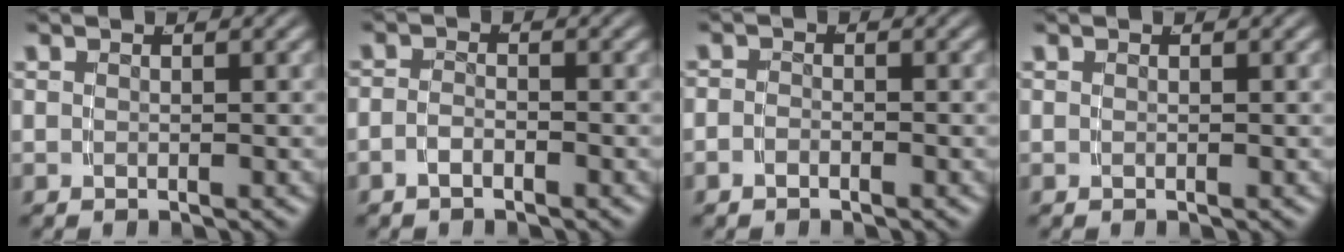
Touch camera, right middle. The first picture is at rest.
{"total": 1.5, "force": [-1.3, 0.6, 0.6], "torque": [-0.016, -0.003, -0.024]}
{"total": 1.1, "force": [-0.9, 0.6, 0.3], "torque": [-0.005, -0.004, -0.019]}
{"total": 0.0}